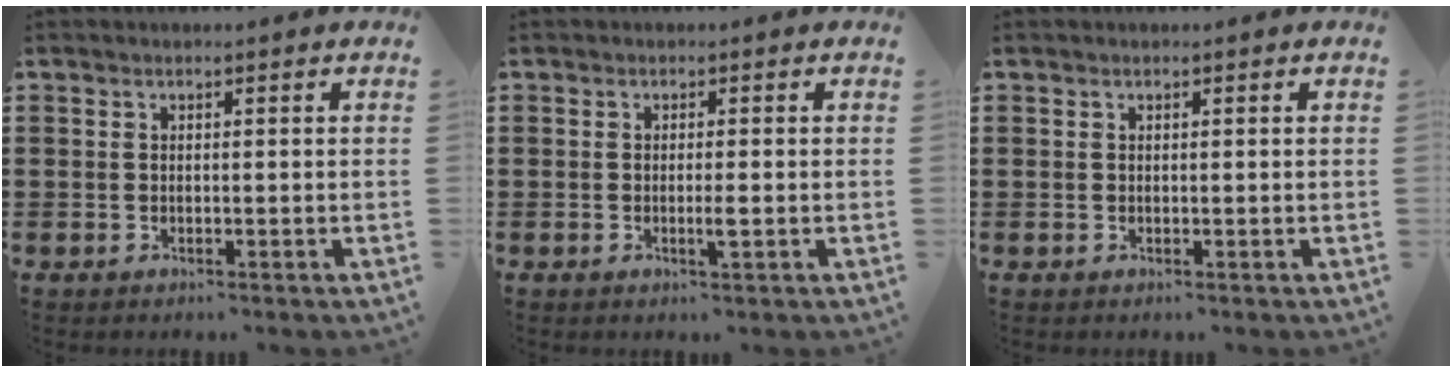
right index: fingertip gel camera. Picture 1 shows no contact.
{"total": 2.0, "force": [-0.5, 0.0, 1.9], "torque": [-0.033, -0.003, -0.010]}
{"total": 0.0}